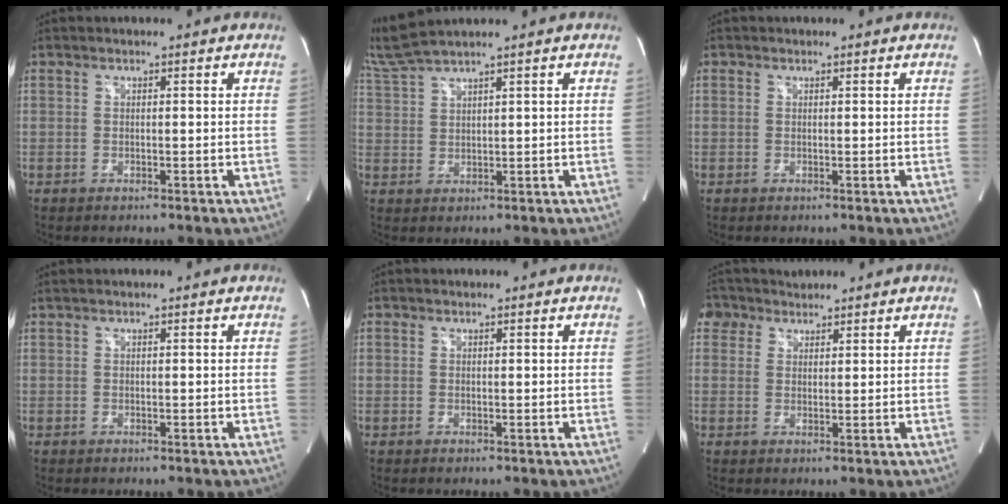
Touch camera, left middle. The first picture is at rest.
{"total": 6.1, "force": [5.5, -1.3, 2.3], "torque": [-0.070, 0.011, 0.120]}
{"total": 0.0}
{"total": 0.7, "force": [0.6, 0.0, 0.4], "torque": [-0.016, 0.016, 0.016]}
{"total": 0.0}
{"total": 3.7, "force": [2.7, 2.5, -0.2], "torque": [0.001, 0.022, 0.049]}